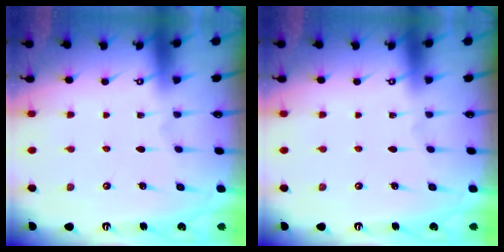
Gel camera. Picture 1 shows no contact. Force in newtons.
{"total": 0.0}